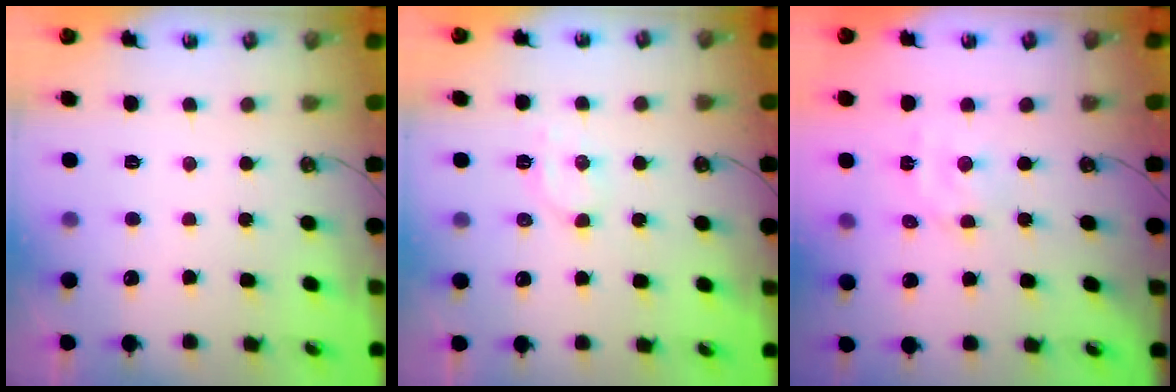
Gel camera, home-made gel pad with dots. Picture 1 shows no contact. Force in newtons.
{"total": 4.7, "press": 4.5, "slide": 1.3}
{"total": 2.7, "press": 2.7, "slide": 0.1}